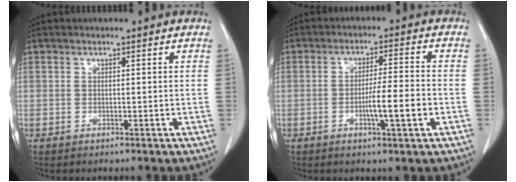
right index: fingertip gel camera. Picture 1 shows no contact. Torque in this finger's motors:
{"motor_torque": [1.06, -0.49, 0.49, 0.13]}